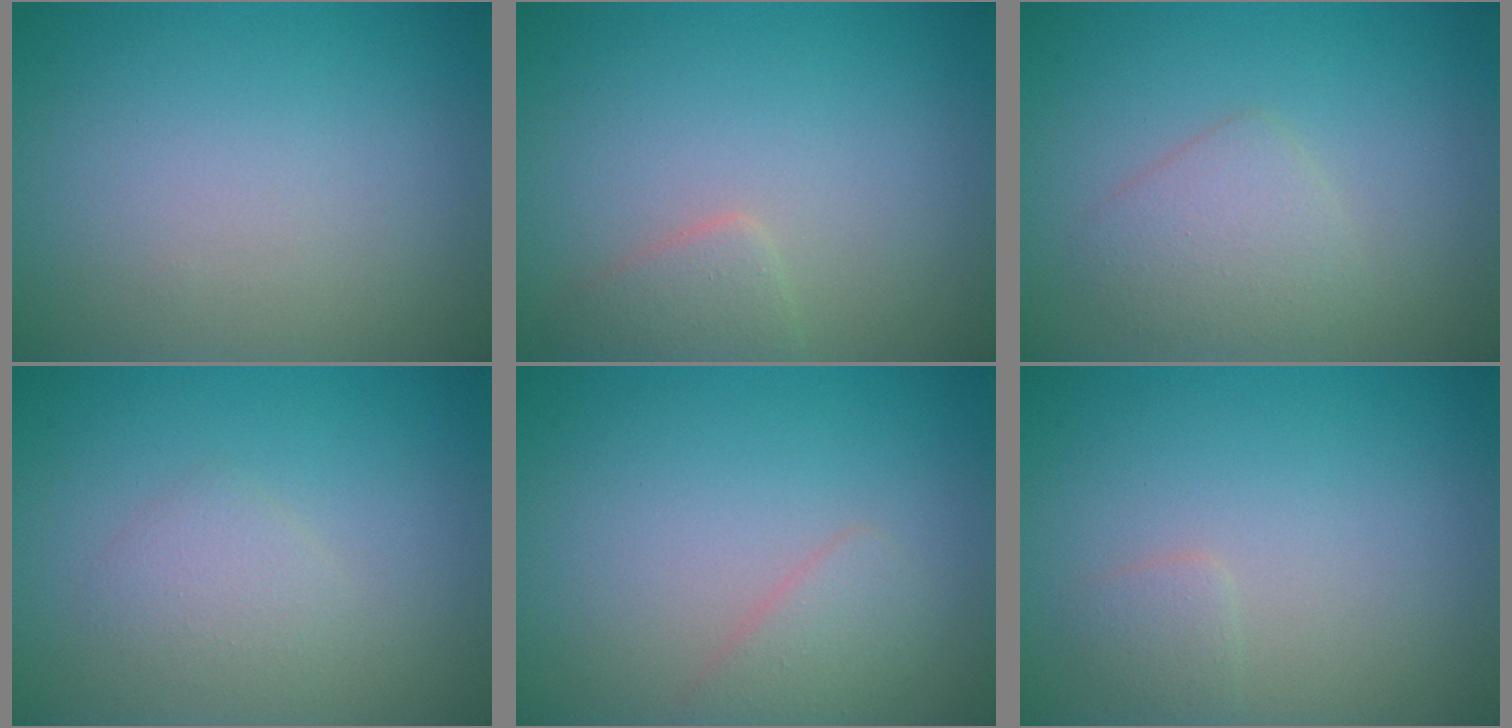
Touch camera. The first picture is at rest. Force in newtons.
{"total": 1.8, "press": 1.8, "slide": 0.1}
{"total": 2.5, "press": 2.5, "slide": 0.1}
{"total": 1.7, "press": 1.7, "slide": 0.1}
{"total": 1.6, "press": 1.6, "slide": 0.0}
{"total": 1.0, "press": 1.0, "slide": 0.0}